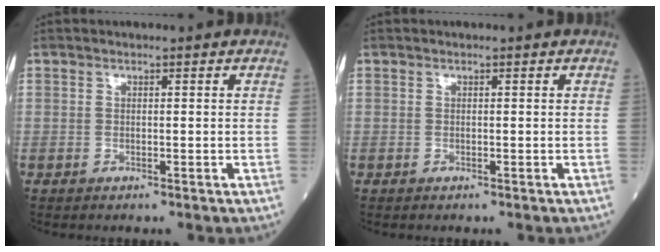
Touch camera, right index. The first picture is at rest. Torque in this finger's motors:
{"motor_torque": [-0.25, -0.09, 0.06, 0.01]}